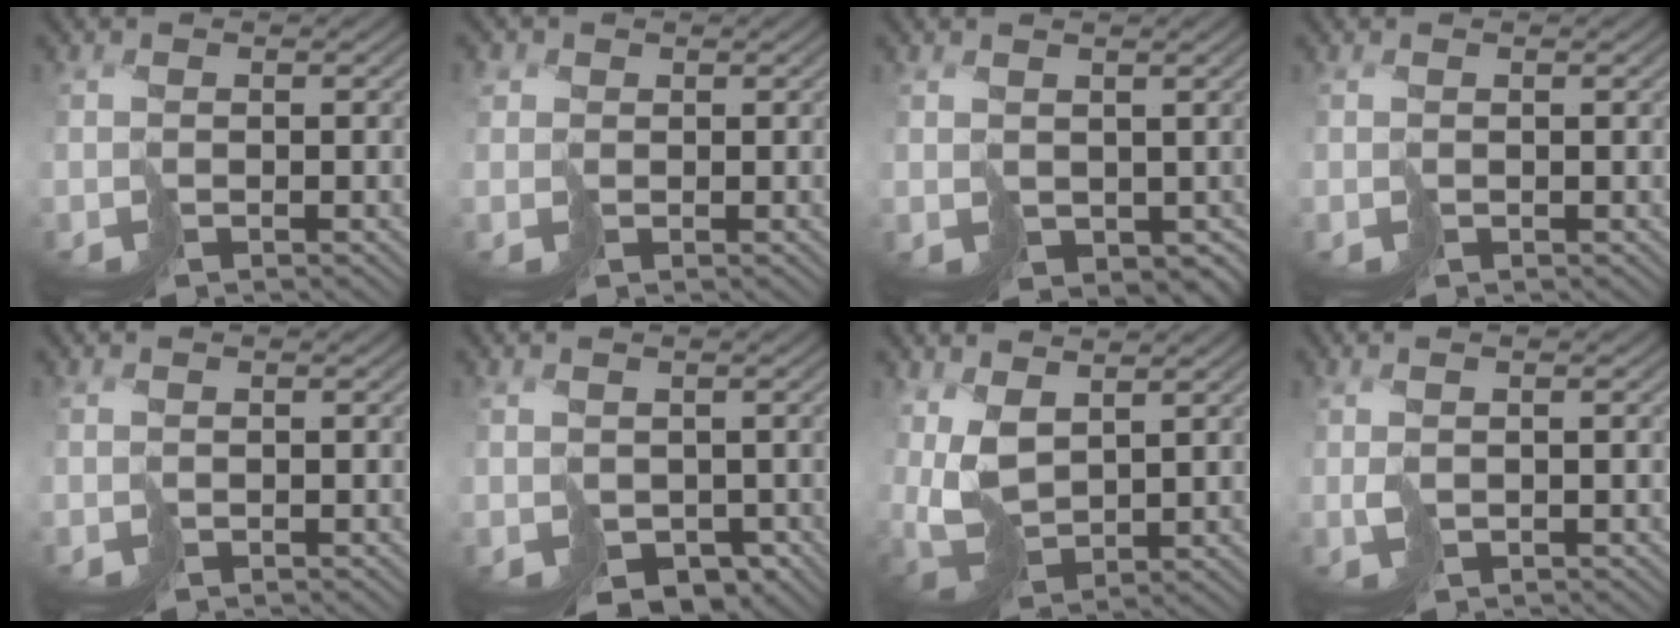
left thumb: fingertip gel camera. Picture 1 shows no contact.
{"total": 1.9, "force": [0.7, 1.7, 0.6], "torque": [-0.021, 0.003, 0.010]}
{"total": 3.2, "force": [0.7, 2.2, 2.2], "torque": [-0.051, -0.014, 0.015]}
{"total": 0.7, "force": [0.5, 0.1, 0.5], "torque": [-0.013, 0.003, 0.010]}
{"total": 0.5, "force": [0.2, 0.3, 0.3], "torque": [-0.011, 0.003, 0.006]}
{"total": 3.5, "force": [-0.9, 2.5, 2.3], "torque": [-0.050, -0.011, -0.014]}
{"total": 7.5, "force": [3.0, 3.8, 5.7], "torque": [-0.161, -0.003, 0.063]}
{"total": 2.1, "force": [0.4, 0.4, 2.0], "torque": [-0.045, 0.008, 0.007]}